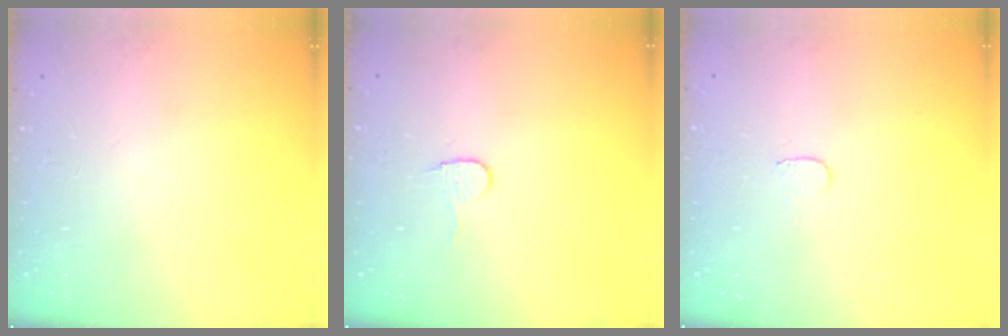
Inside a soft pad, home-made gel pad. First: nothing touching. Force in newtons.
{"total": 5.0, "press": 5.0, "slide": 0.4}
{"total": 3.4, "press": 3.4, "slide": 0.2}